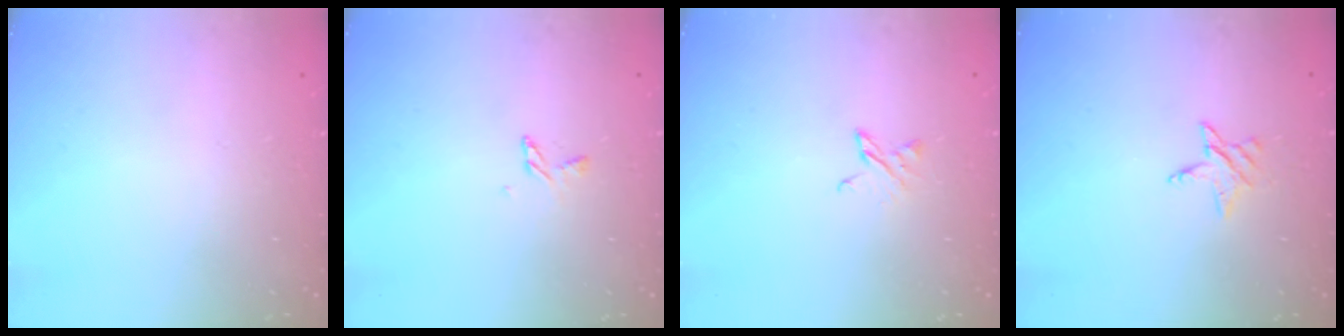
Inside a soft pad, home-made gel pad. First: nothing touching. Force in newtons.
{"total": 3.9, "press": 3.9, "slide": 0.4}
{"total": 3.3, "press": 3.3, "slide": 0.4}
{"total": 2.7, "press": 2.7, "slide": 0.2}